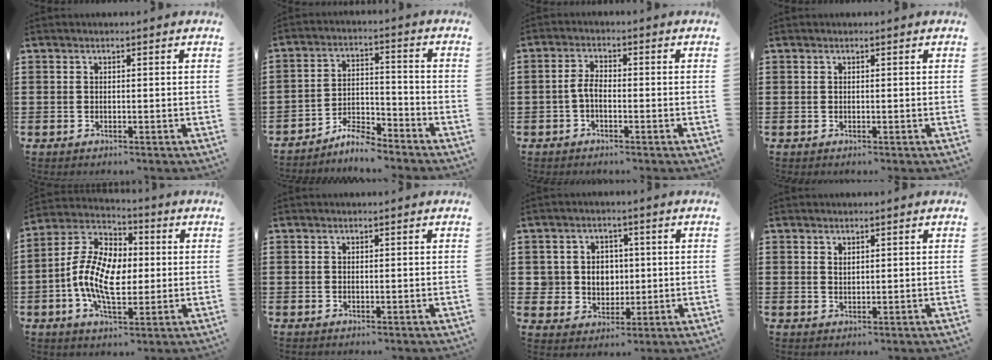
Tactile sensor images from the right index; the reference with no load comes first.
{"total": 5.6, "force": [-5.2, 1.1, 1.9], "torque": [-0.038, 0.010, -0.100]}
{"total": 2.7, "force": [-1.1, 1.2, 2.2], "torque": [-0.057, -0.001, -0.026]}
{"total": 0.0}
{"total": 11.2, "force": [-1.2, 6.7, 8.9], "torque": [-0.213, 0.000, -0.027]}
{"total": 0.0}
{"total": 4.8, "force": [0.5, 4.6, 1.4], "torque": [-0.049, 0.016, 0.007]}
{"total": 1.0, "force": [0.8, 0.5, 0.2], "torque": [-0.006, 0.003, 0.016]}